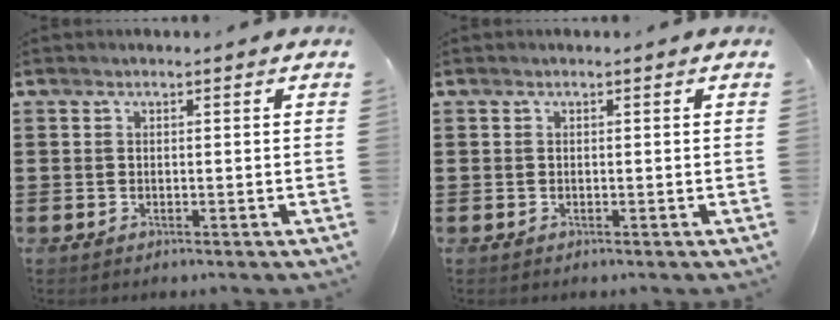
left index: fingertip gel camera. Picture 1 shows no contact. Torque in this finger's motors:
{"motor_torque": [-0.01, -0.01, 0.01, 0.00]}